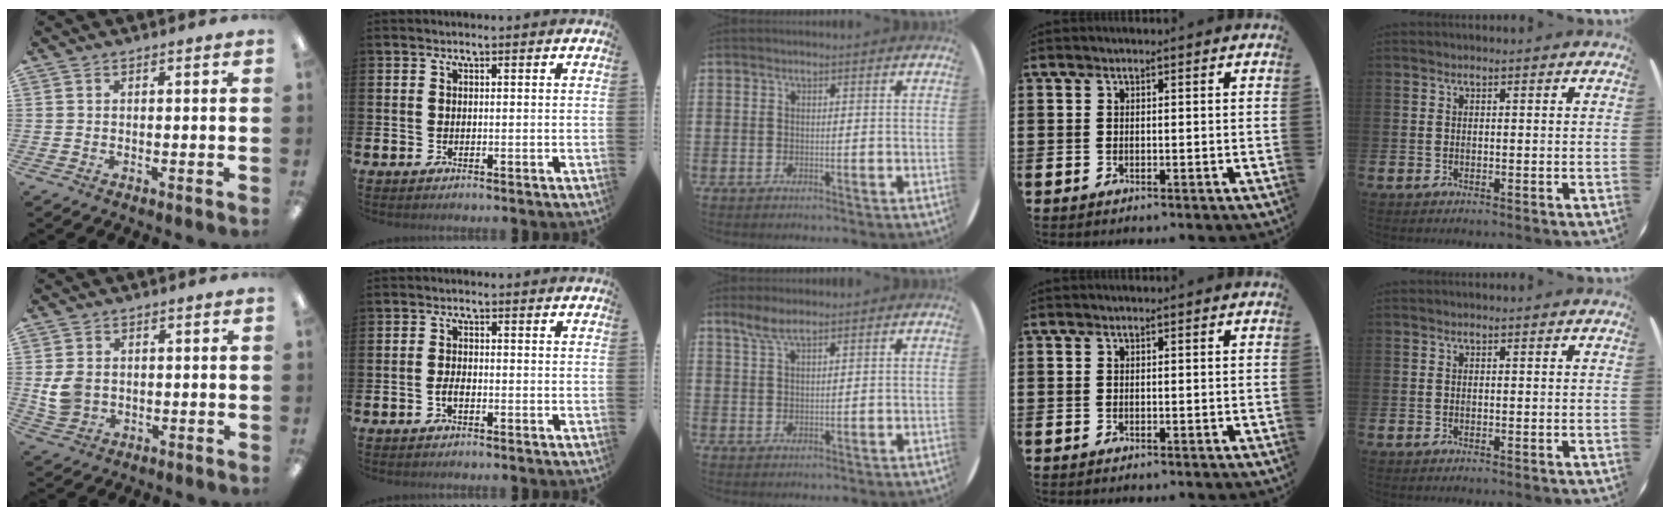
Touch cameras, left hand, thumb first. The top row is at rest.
{"thumb": {"total": 5.9, "force": [0.2, 5.0, 3.1], "torque": [-0.048, 0.004, 0.006]}, "index": {"total": 1.4, "force": [-0.7, 0.6, 1.1], "torque": [-0.028, 0.003, -0.012]}, "middle": {"total": 3.4, "force": [2.5, 0.8, 2.1], "torque": [-0.046, 0.003, 0.046]}}